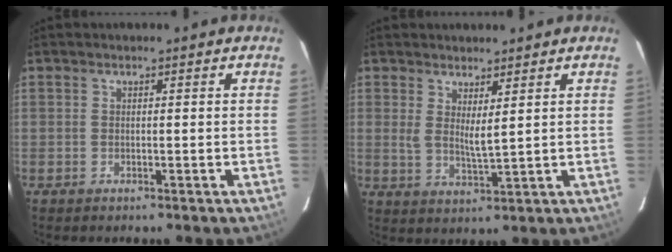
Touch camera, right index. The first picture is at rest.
{"total": 4.1, "force": [2.1, 0.7, 3.5], "torque": [-0.062, -0.013, 0.036]}